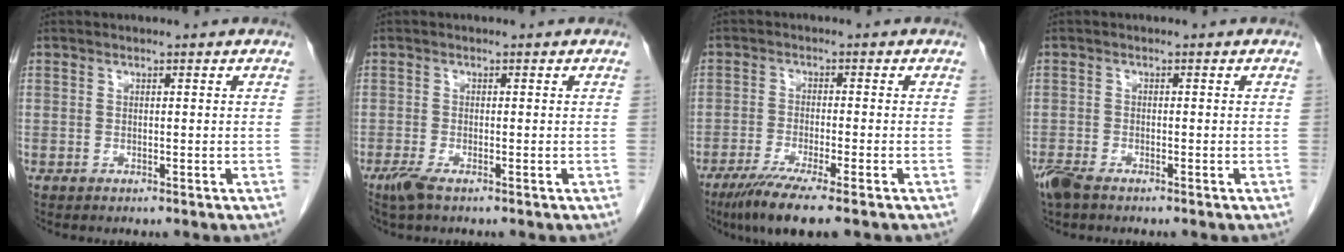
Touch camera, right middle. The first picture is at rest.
{"total": 2.3, "force": [-1.5, 0.4, 1.7], "torque": [-0.040, -0.007, -0.033]}
{"total": 7.6, "force": [-5.4, 0.0, 5.4], "torque": [-0.090, -0.020, -0.090]}
{"total": 3.5, "force": [-2.7, 1.0, 1.9], "torque": [-0.045, -0.009, -0.051]}